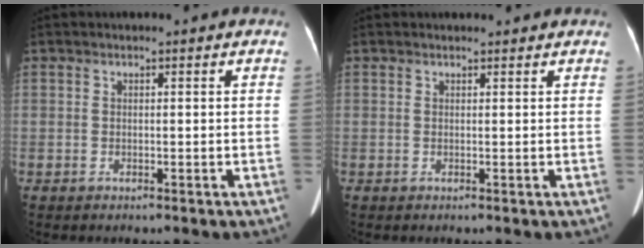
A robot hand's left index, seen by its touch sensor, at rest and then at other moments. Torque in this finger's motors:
{"motor_torque": [0.03, 0.01, 0.00, 0.00]}